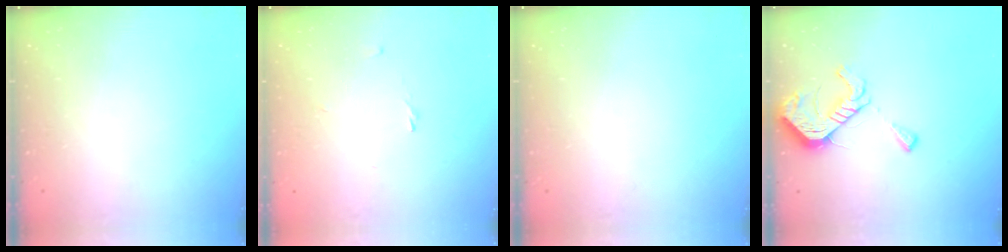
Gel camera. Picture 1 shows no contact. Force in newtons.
{"total": 0.7, "press": 0.6, "slide": 0.4}
{"total": 0.0}
{"total": 12.7, "press": 12.7, "slide": 0.5}